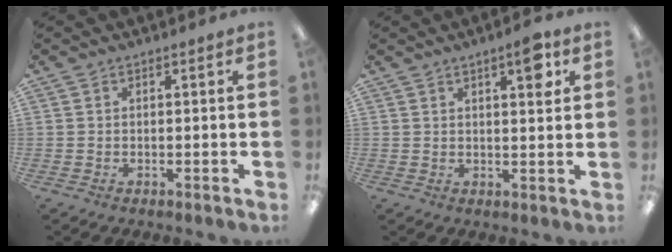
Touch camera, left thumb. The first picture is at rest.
{"total": 6.0, "force": [3.2, 1.7, 4.8], "torque": [-0.061, -0.011, 0.046]}